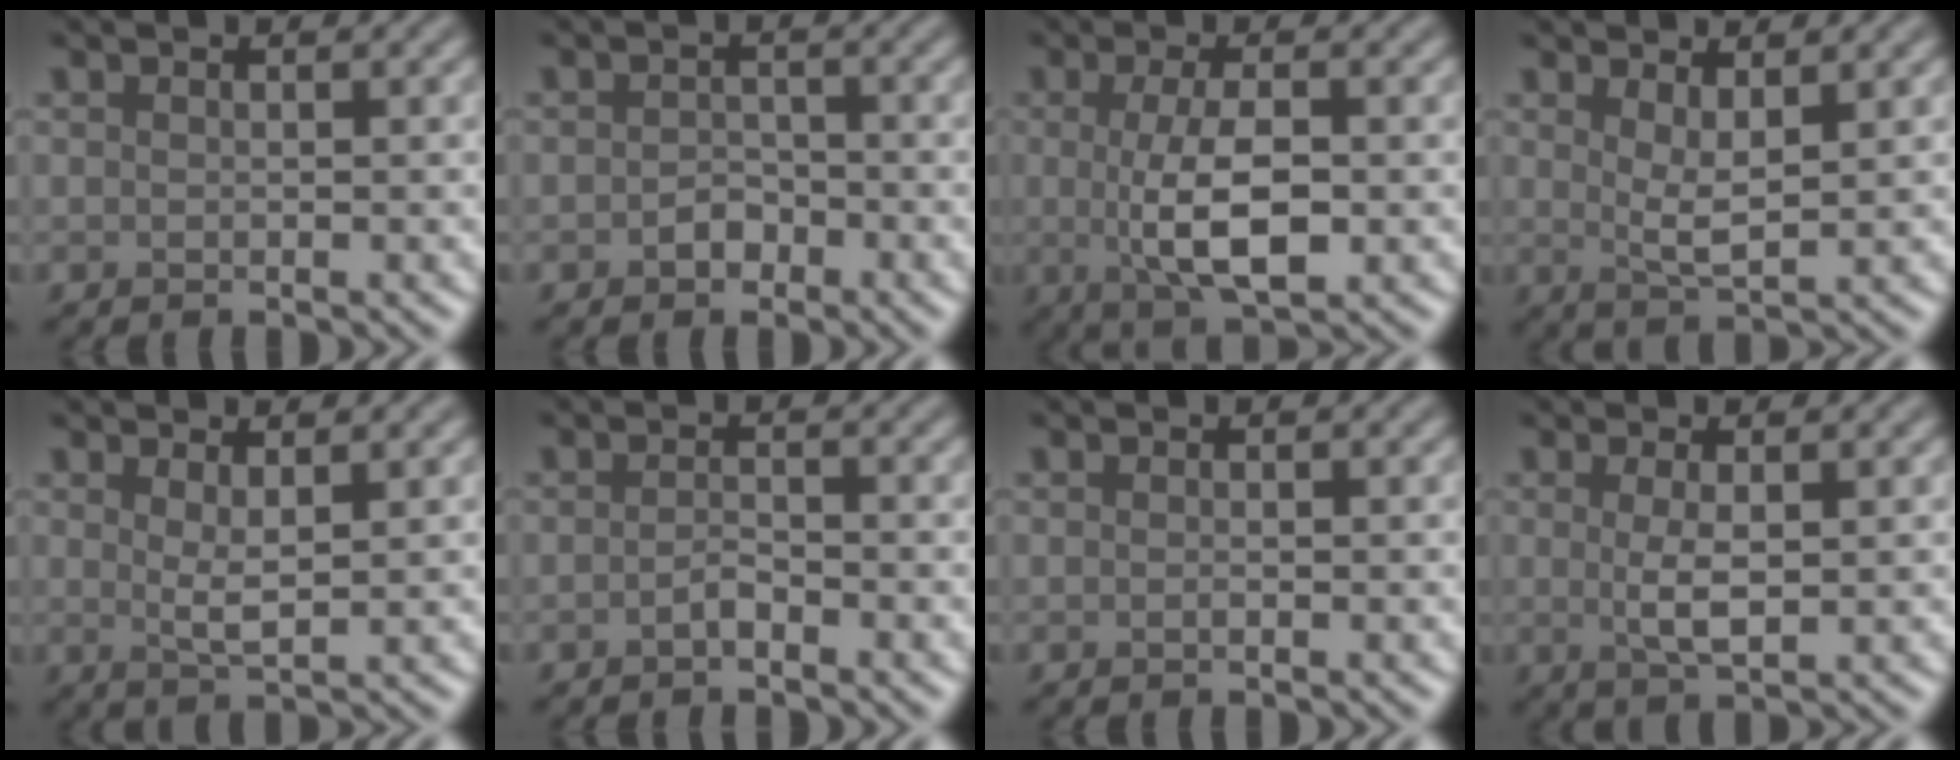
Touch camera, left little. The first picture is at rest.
{"total": 1.6, "force": [-0.8, 1.2, 0.8], "torque": [-0.010, 0.002, -0.017]}
{"total": 5.5, "force": [-0.2, 1.9, 5.2], "torque": [-0.103, -0.005, -0.004]}
{"total": 2.6, "force": [1.3, 0.6, 2.2], "torque": [-0.041, -0.010, 0.025]}
{"total": 2.0, "force": [1.0, 0.4, 1.7], "torque": [-0.033, -0.008, 0.021]}
{"total": 1.0, "force": [-0.7, 0.3, 0.7], "torque": [-0.015, 0.004, -0.014]}
{"total": 0.0}
{"total": 2.5, "force": [0.3, 0.7, 2.4], "torque": [-0.051, -0.004, 0.007]}